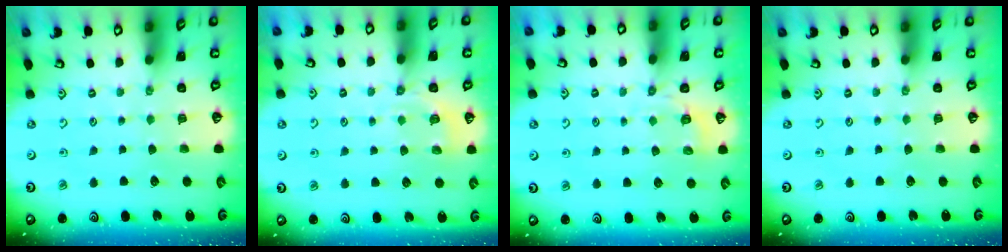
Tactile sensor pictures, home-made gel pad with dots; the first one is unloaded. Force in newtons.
{"total": 5.0, "press": 4.7, "slide": 1.8}
{"total": 2.8, "press": 2.2, "slide": 1.8}
{"total": 0.0}